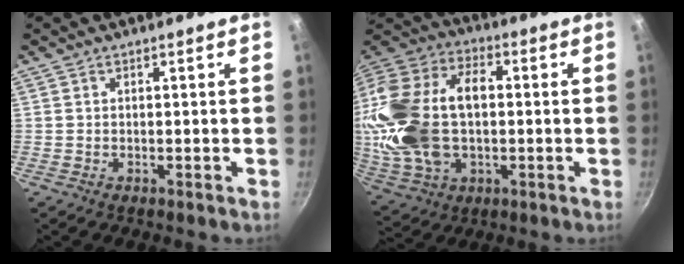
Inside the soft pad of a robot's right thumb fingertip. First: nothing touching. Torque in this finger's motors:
{"motor_torque": [1.93, 3.07, 1.11, -0.68, 0.64]}